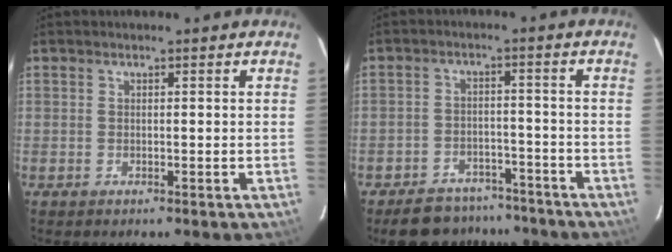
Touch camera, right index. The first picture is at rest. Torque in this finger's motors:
{"motor_torque": [0.75, -0.70, 0.16, 0.01]}